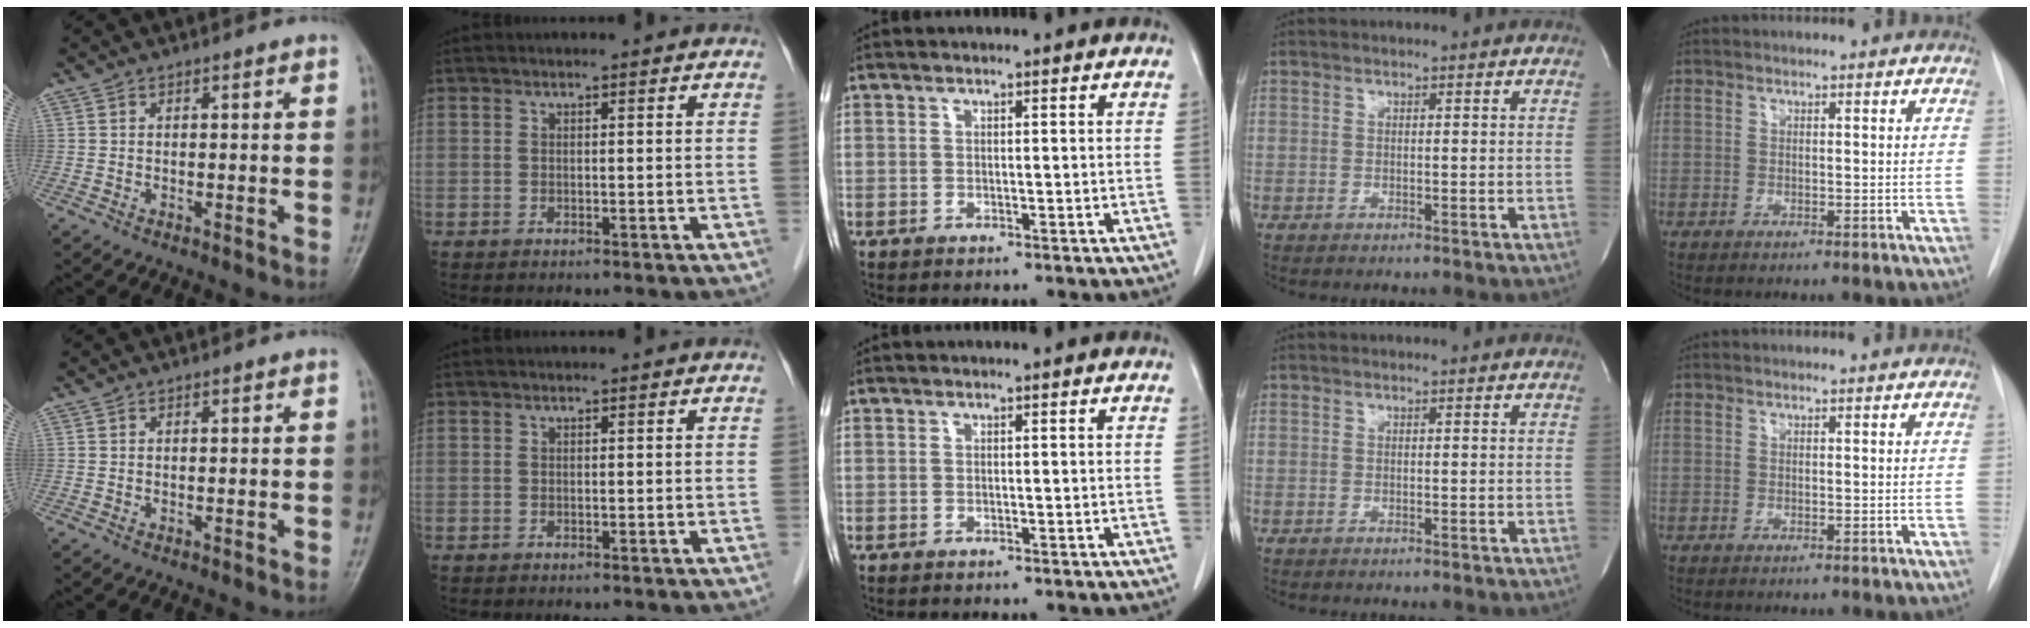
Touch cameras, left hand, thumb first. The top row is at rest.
{}